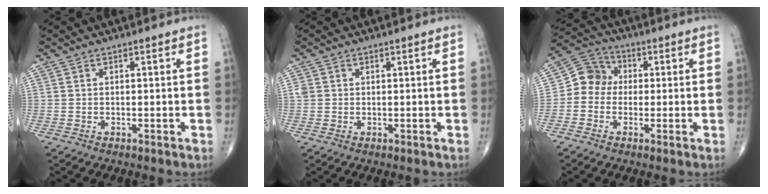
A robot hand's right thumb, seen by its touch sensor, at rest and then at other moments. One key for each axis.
{"total": 1.1, "fx": 0.3, "fy": 1.0, "fz": 0.4, "tx": -0.004, "ty": 0.006, "tz": 0.007}
{"total": 6.9, "fx": -0.3, "fy": 6.1, "fz": 3.1, "tx": -0.031, "ty": 0.026, "tz": -0.024}